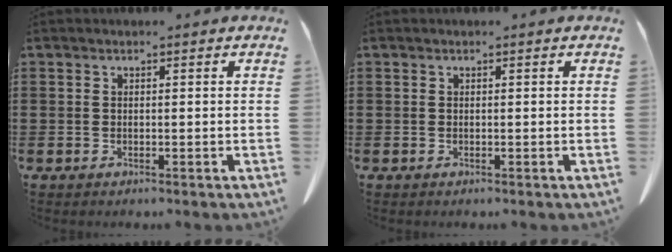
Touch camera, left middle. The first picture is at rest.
{"total": 0.0}